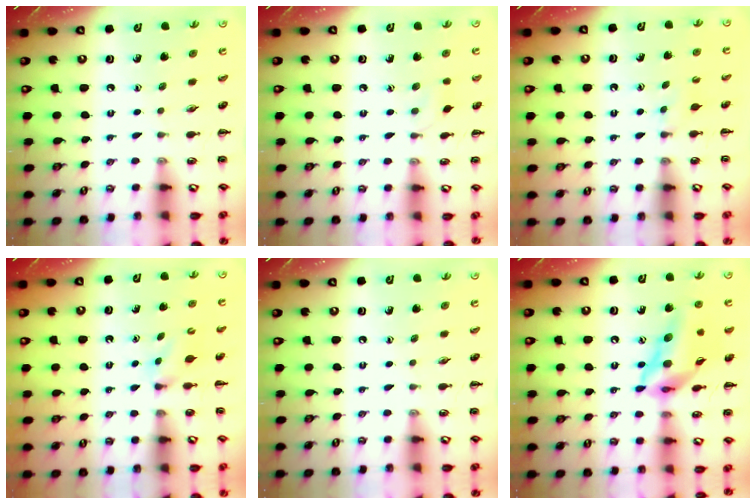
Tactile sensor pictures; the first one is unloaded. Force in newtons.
{"total": 5.8, "press": 5.6, "slide": 1.6}
{"total": 2.9, "press": 2.7, "slide": 1.2}
{"total": 2.9, "press": 2.8, "slide": 0.9}
{"total": 0.0}
{"total": 16.7, "press": 16.2, "slide": 4.1}